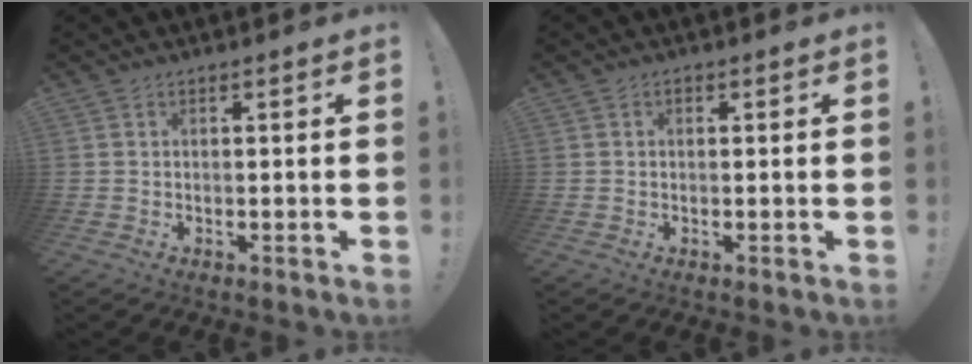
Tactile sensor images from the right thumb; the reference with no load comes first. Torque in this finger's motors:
{"motor_torque": [0.31, 0.23, 0.45, -0.07, 0.00]}